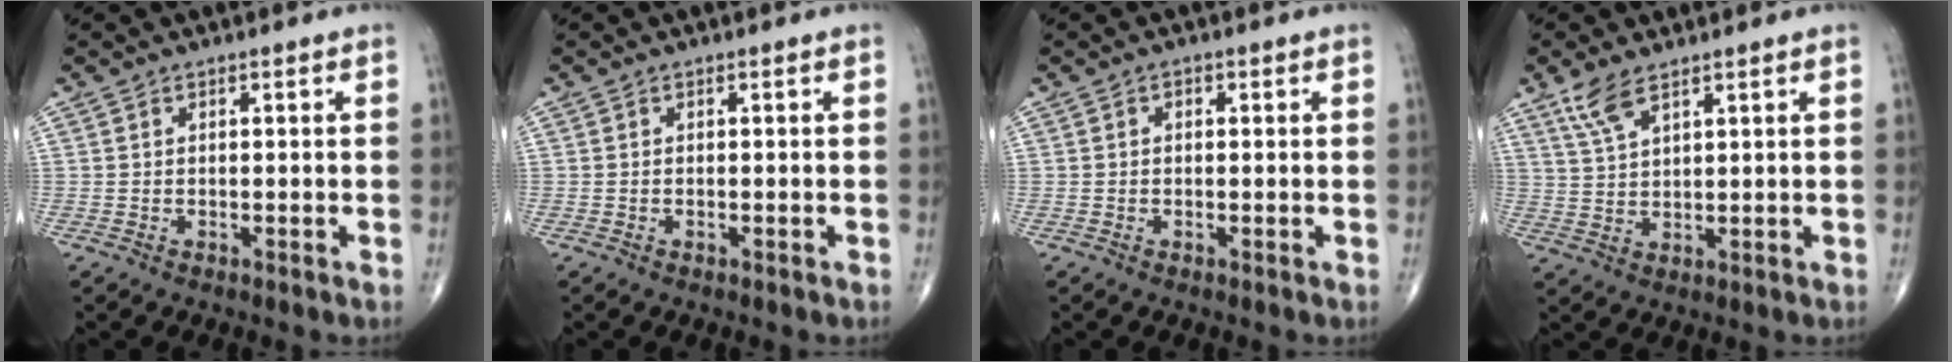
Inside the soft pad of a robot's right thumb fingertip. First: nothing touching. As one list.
[{"total": 0.0}, {"total": 0.9, "force": [0.2, 0.7, 0.6], "torque": [-0.002, 0.003, 0.001]}, {"total": 5.5, "force": [3.7, 2.0, 3.6], "torque": [-0.076, -0.008, 0.080]}]